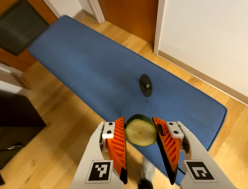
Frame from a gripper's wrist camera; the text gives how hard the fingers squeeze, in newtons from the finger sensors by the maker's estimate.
{"total": 8.6, "left": 7.7, "right": 9.4}